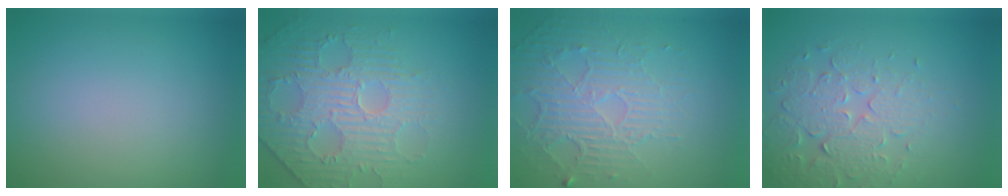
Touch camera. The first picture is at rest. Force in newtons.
{"total": 4.4, "press": 4.3, "slide": 1.2}
{"total": 5.6, "press": 3.5, "slide": 4.4}
{"total": 4.0, "press": 3.7, "slide": 1.4}